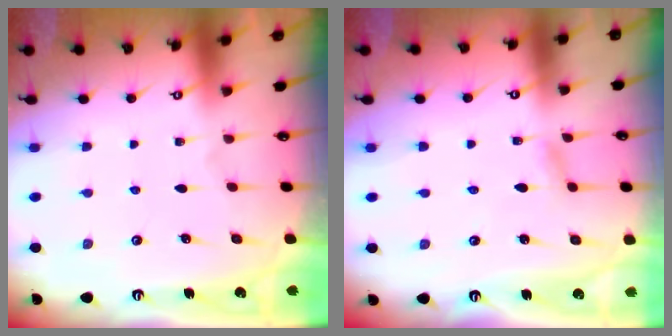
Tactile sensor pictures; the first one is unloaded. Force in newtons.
{"total": 4.5, "press": 4.5, "slide": 0.6}